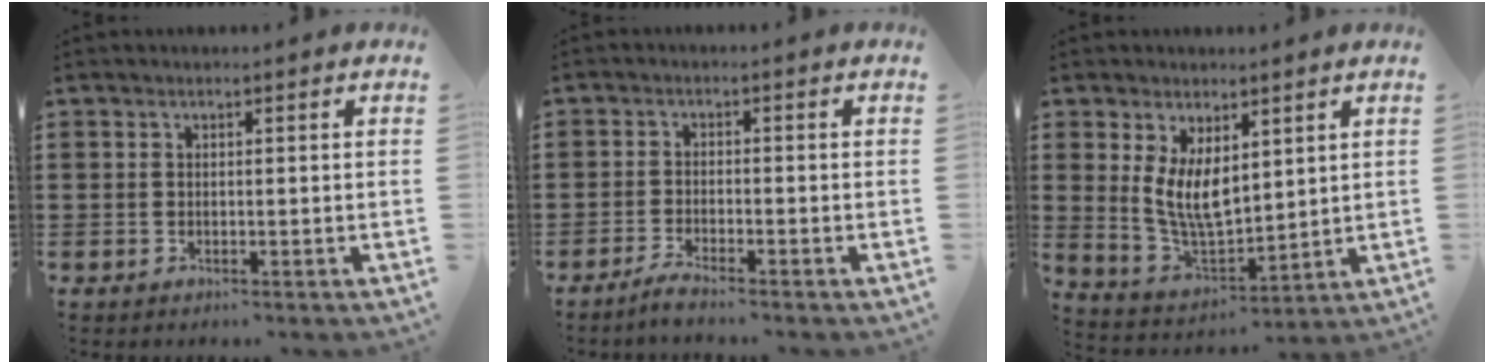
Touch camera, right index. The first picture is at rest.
{"total": 2.2, "force": [-2.0, -0.3, 0.8], "torque": [-0.015, 0.003, -0.039]}
{"total": 7.1, "force": [2.5, 3.8, 5.5], "torque": [-0.126, -0.011, 0.047]}